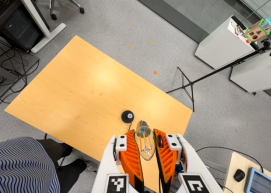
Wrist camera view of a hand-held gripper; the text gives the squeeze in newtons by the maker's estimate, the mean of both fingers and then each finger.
{"total": 21.8, "left": 26.9, "right": 16.6}